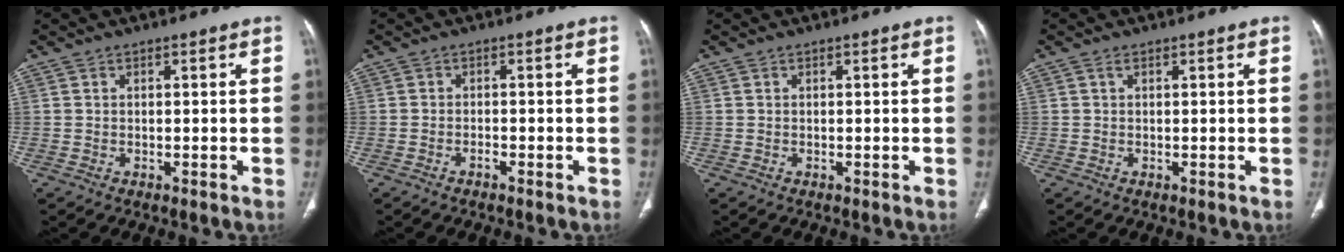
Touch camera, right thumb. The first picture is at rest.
{"total": 1.0, "force": [-0.8, 0.3, 0.5], "torque": [-0.013, 0.007, -0.013]}
{"total": 0.0}
{"total": 0.6, "force": [0.3, 0.3, 0.4], "torque": [-0.009, 0.003, 0.004]}